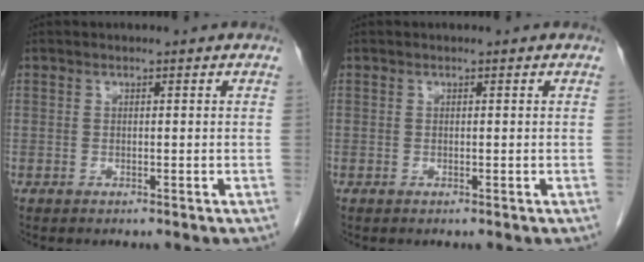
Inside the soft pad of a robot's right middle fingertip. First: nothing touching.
{"total": 0.0}